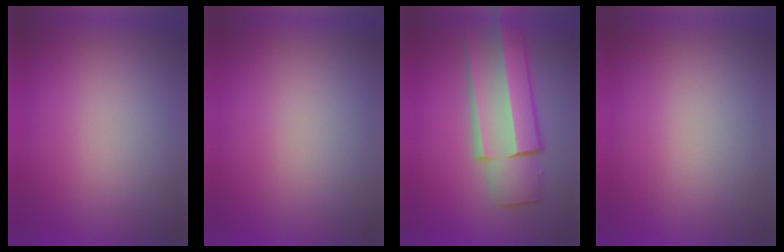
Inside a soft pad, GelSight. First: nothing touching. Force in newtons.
{"total": 0.0}
{"total": 8.4}
{"total": 1.4}